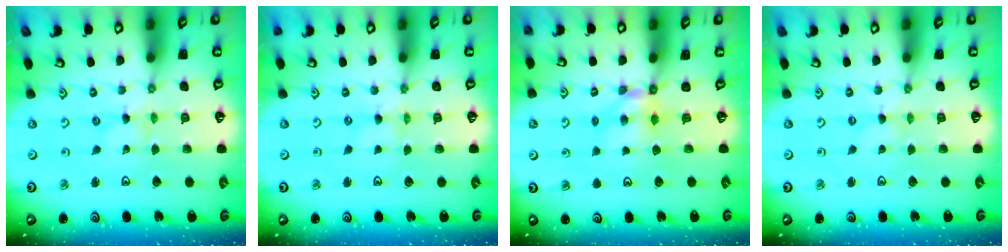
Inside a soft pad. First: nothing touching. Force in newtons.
{"total": 0.0}
{"total": 6.5, "press": 6.5, "slide": 0.1}
{"total": 0.0}